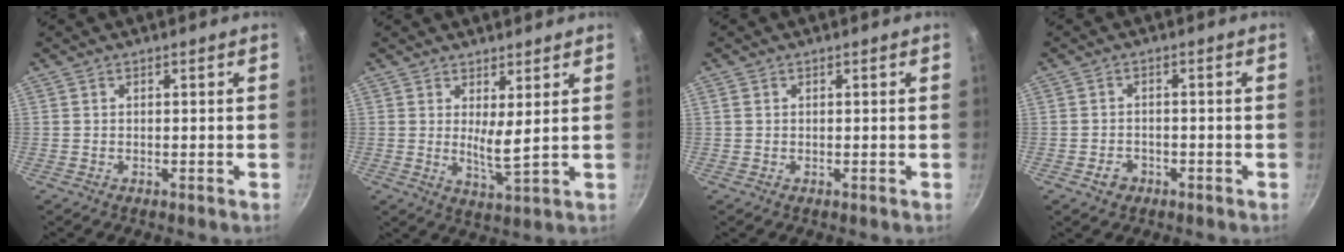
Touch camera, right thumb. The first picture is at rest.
{"total": 4.9, "force": [1.9, 0.8, 4.4], "torque": [-0.078, -0.039, 0.030]}
{"total": 0.9, "force": [0.2, 0.7, 0.4], "torque": [-0.006, 0.002, 0.002]}
{"total": 2.9, "force": [-1.5, 2.2, 1.1], "torque": [-0.010, 0.014, -0.021]}